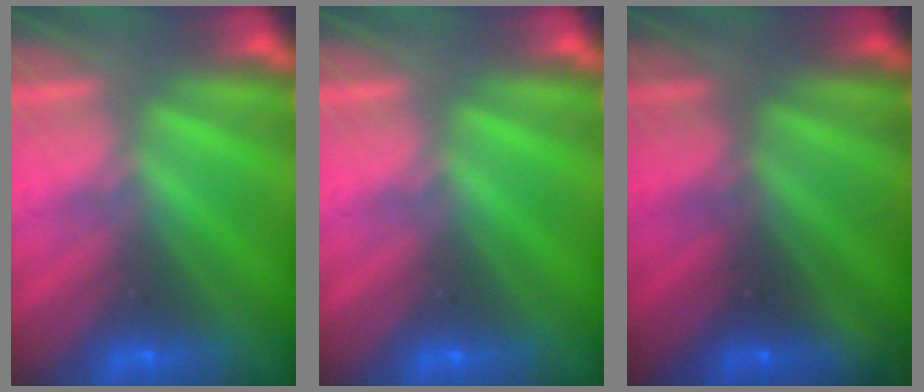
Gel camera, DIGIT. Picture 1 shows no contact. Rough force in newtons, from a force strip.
{"total": 0.0}
{"total": 1.7}